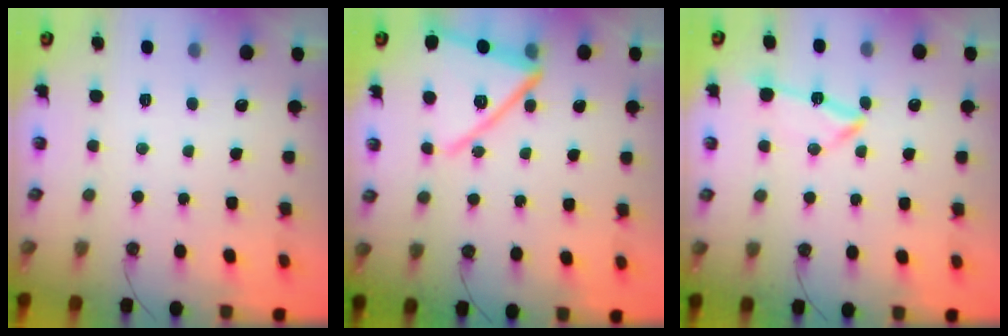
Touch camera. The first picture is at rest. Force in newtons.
{"total": 16.1, "press": 16.1, "slide": 1.3}
{"total": 9.4, "press": 9.3, "slide": 1.2}